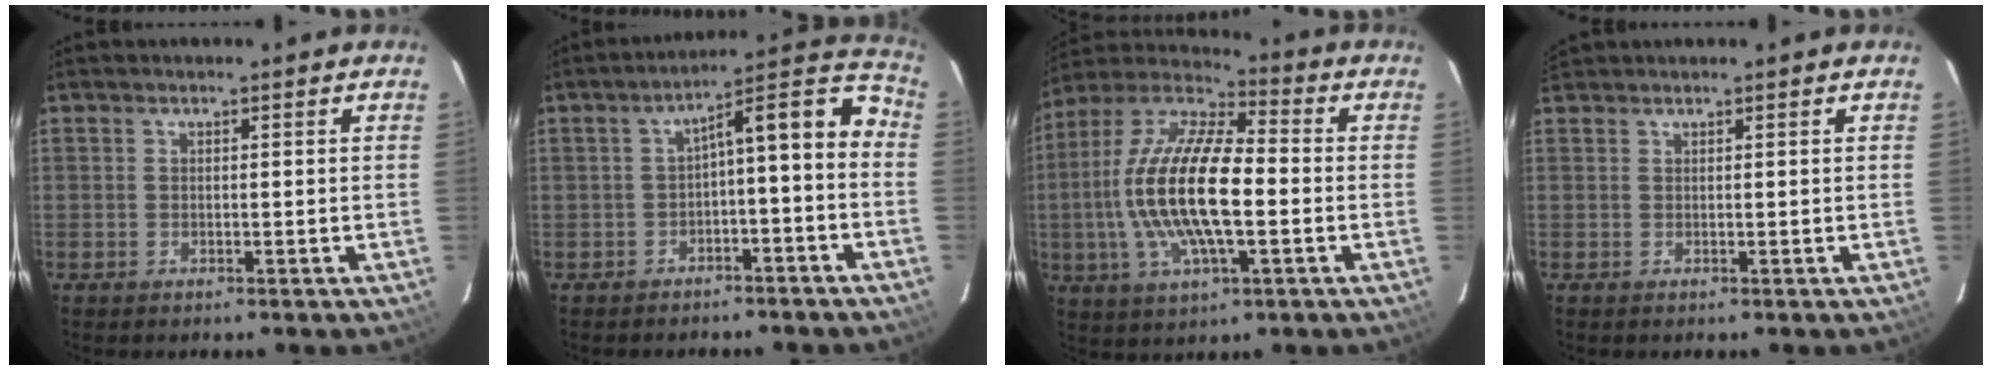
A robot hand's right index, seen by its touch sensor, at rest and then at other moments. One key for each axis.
{"total": 9.9, "fx": -3.4, "fy": 2.9, "fz": 8.9, "tx": -0.129, "ty": 0.051, "tz": -0.041}
{"total": 19.3, "fx": -1.9, "fy": 6.7, "fz": 18.0, "tx": -0.353, "ty": 0.002, "tz": -0.046}
{"total": 0.9, "fx": 0.9, "fy": 0.2, "fz": 0.0, "tx": 0.004, "ty": 0.008, "tz": 0.019}